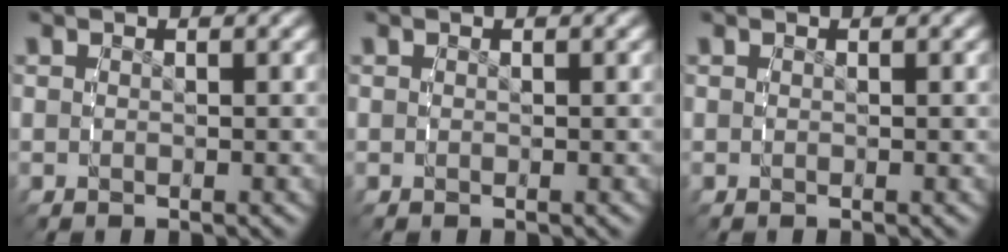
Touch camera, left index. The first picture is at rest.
{"total": 0.0}
{"total": 0.0}